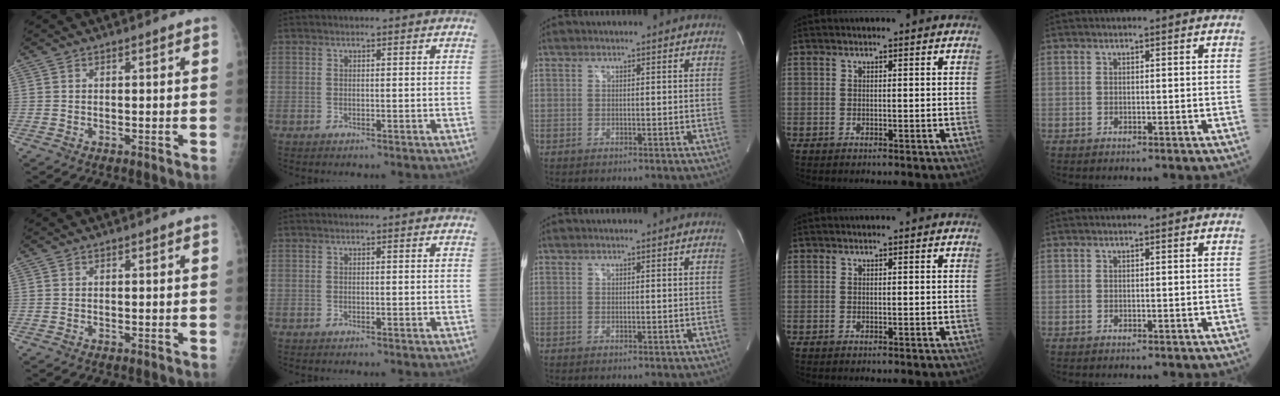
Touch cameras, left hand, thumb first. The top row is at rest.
{}